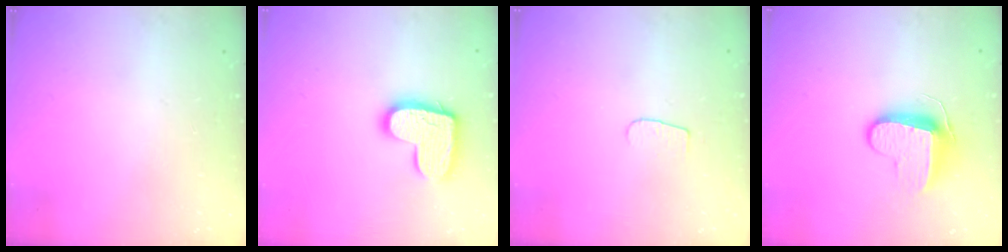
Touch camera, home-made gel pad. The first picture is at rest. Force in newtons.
{"total": 14.2, "press": 14.2, "slide": 0.8}
{"total": 4.2, "press": 4.2, "slide": 0.4}
{"total": 9.6, "press": 9.6, "slide": 0.9}